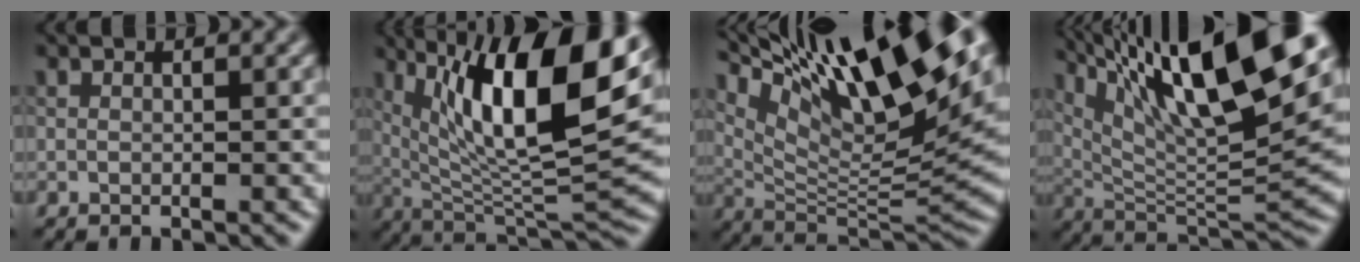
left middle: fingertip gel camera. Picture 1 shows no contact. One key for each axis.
{"total": 14.4, "fx": 5.5, "fy": 4.3, "fz": 12.6, "tx": -0.197, "ty": -0.004, "tz": 0.096}
{"total": 15.6, "fx": 8.2, "fy": 4.0, "fz": 12.7, "tx": -0.231, "ty": 0.021, "tz": 0.158}
{"total": 15.9, "fx": 7.9, "fy": 4.1, "fz": 13.2, "tx": -0.226, "ty": 0.007, "tz": 0.142}